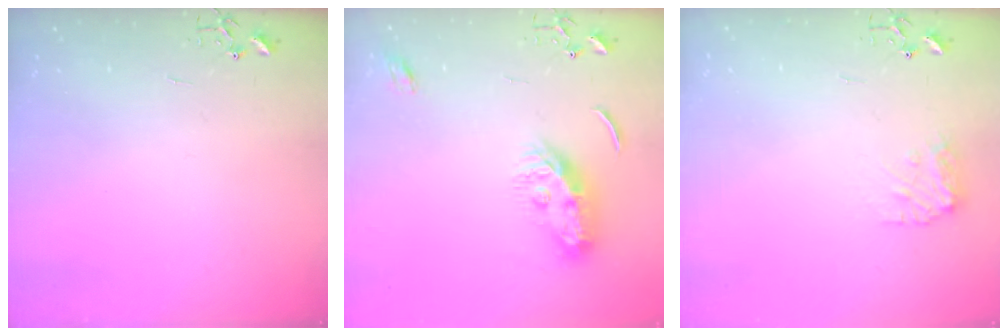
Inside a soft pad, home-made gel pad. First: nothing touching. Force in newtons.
{"total": 10.2, "press": 10.2, "slide": 0.5}
{"total": 8.7, "press": 8.7, "slide": 0.5}